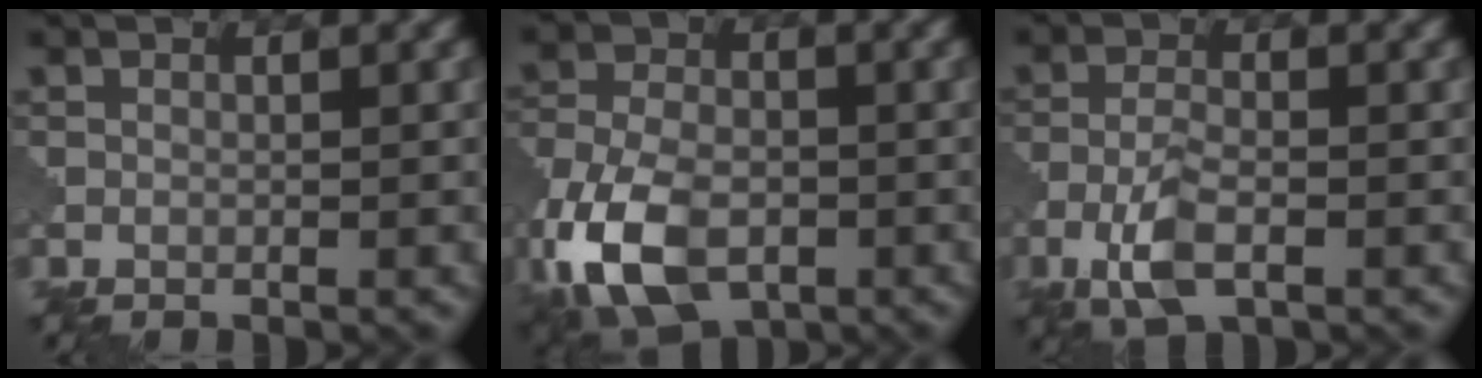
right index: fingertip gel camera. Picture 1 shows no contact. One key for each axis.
{"total": 10.8, "fx": -4.8, "fy": 6.2, "fz": 7.5, "tx": -0.177, "ty": -0.025, "tz": -0.099}
{"total": 4.0, "fx": -1.9, "fy": 1.5, "fz": 3.2, "tx": -0.072, "ty": -0.002, "tz": -0.042}